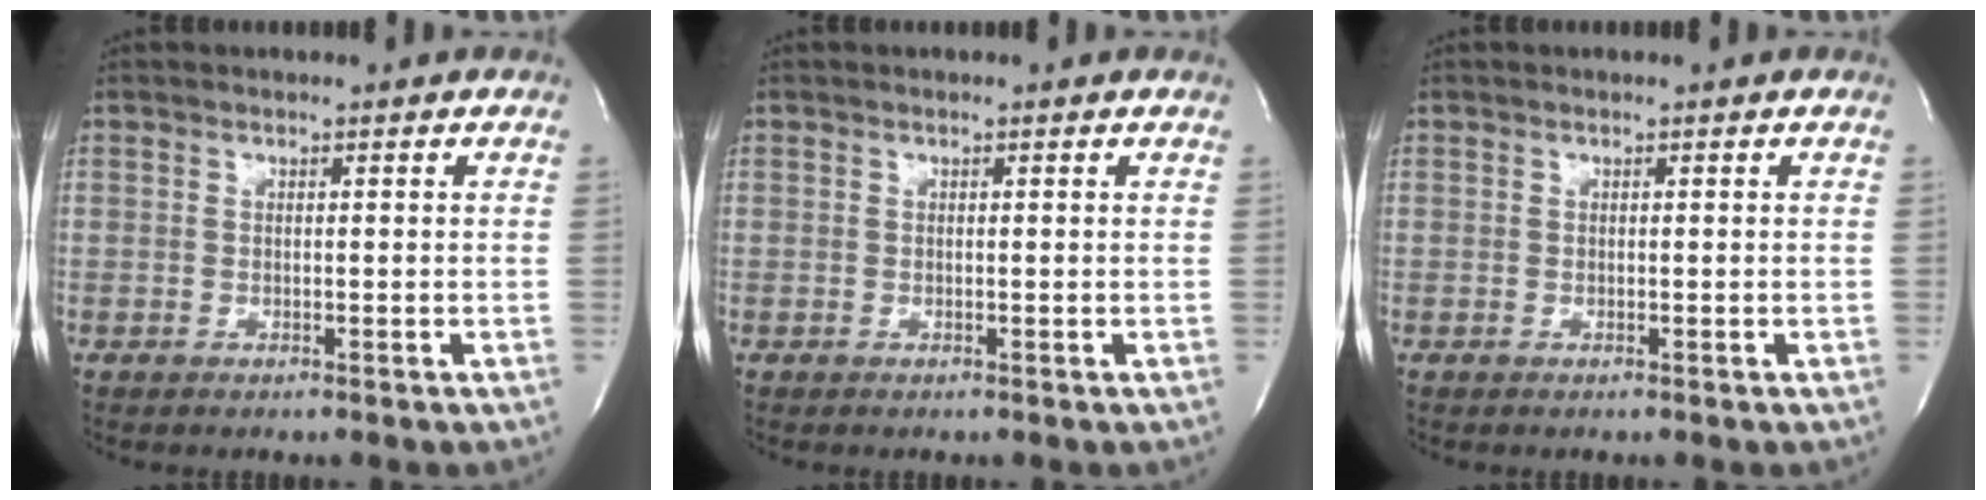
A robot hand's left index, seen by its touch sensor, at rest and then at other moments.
{"total": 0.0}
{"total": 0.0}